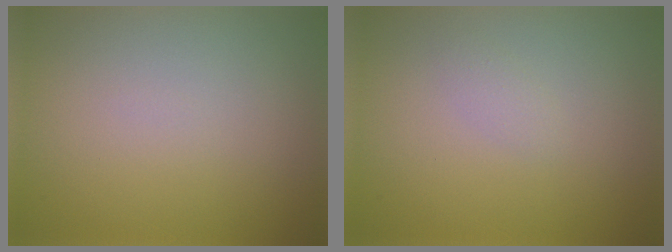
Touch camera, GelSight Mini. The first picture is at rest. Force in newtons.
{"total": 0.8, "press": 0.8, "slide": 0.0}